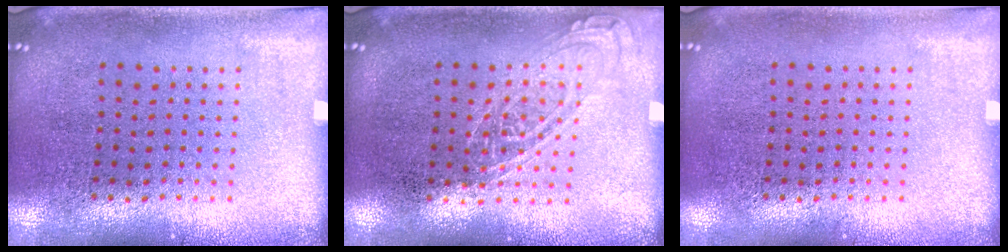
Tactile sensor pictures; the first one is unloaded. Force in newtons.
{"total": 1.1, "press": 1.0, "slide": 0.3}
{"total": 0.0}